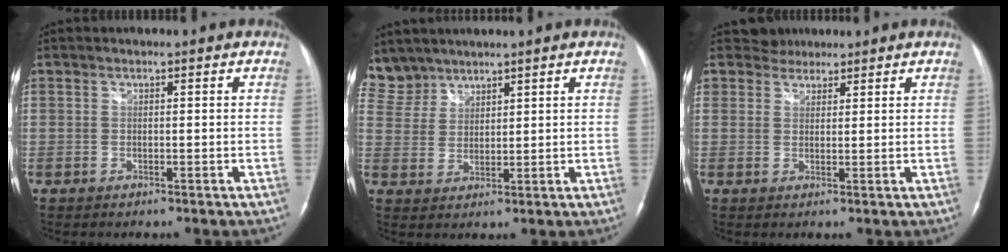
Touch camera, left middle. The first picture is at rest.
{"total": 6.6, "force": [5.9, 3.1, -0.2], "torque": [0.003, 0.009, 0.128]}
{"total": 2.6, "force": [2.1, 1.2, -0.6], "torque": [0.014, 0.003, 0.031]}